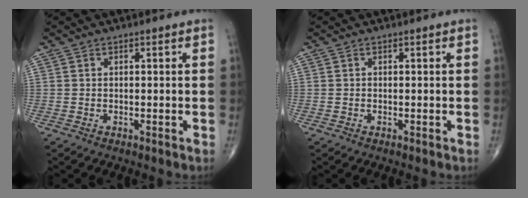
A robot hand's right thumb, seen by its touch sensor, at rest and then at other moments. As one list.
[{"total": 0.0}]